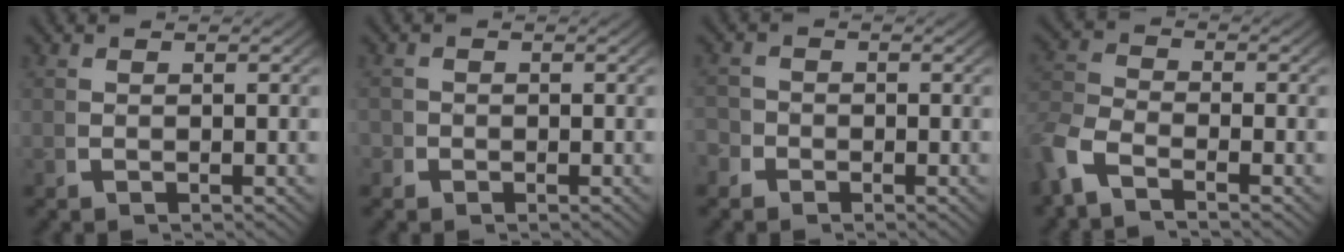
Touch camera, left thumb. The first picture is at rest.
{"total": 1.2, "force": [-0.5, 1.1, -0.1], "torque": [0.005, -0.006, -0.015]}
{"total": 1.9, "force": [-1.2, 1.4, 0.0], "torque": [-0.001, -0.012, -0.024]}
{"total": 3.9, "force": [-1.6, 2.6, 2.5], "torque": [-0.063, -0.006, -0.039]}